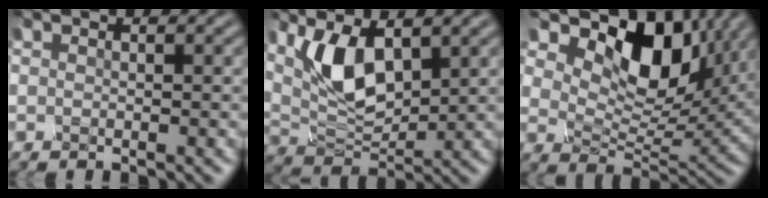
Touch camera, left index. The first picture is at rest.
{"total": 6.4, "force": [2.0, 3.0, 5.3], "torque": [-0.108, -0.007, 0.036]}
{"total": 11.2, "force": [5.4, 6.4, 7.3], "torque": [-0.127, 0.002, 0.092]}